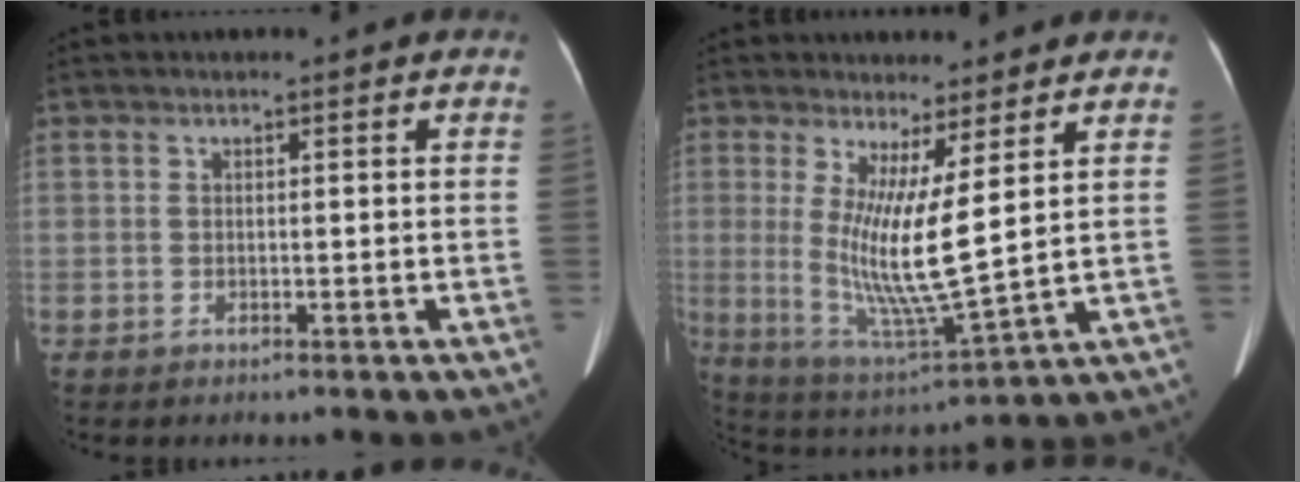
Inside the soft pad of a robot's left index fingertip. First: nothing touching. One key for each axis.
{"total": 10.6, "fx": 2.2, "fy": 0.3, "fz": 10.4, "tx": -0.209, "ty": -0.038, "tz": 0.048}